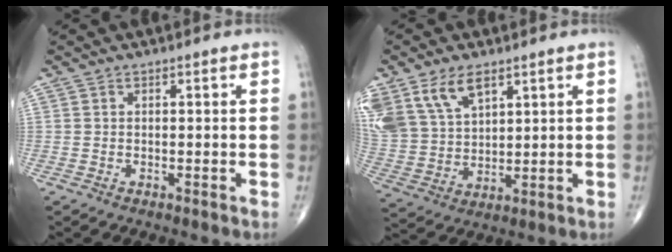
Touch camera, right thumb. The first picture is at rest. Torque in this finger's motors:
{"motor_torque": [0.04, 0.27, 0.99, 0.83, 0.13]}